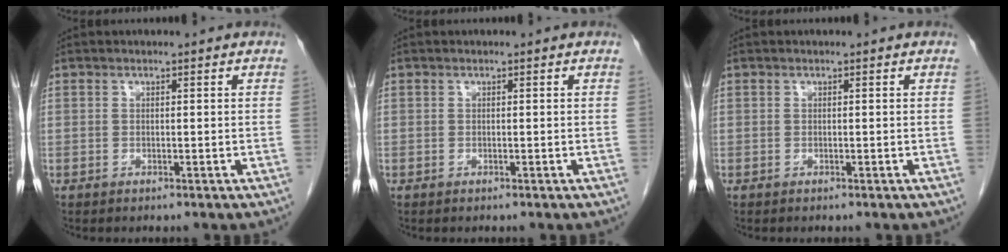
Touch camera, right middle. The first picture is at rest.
{"total": 0.0}
{"total": 0.0}